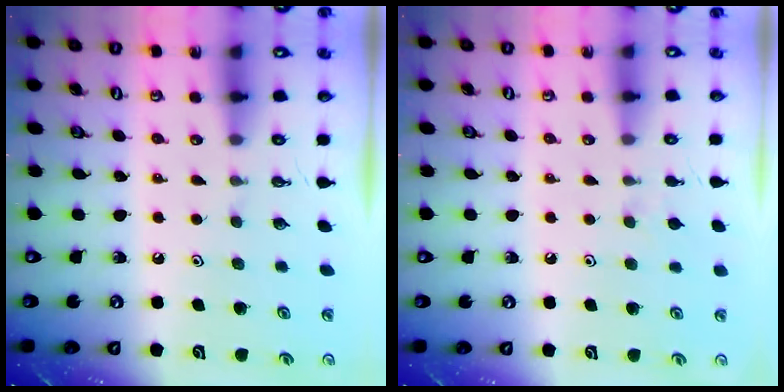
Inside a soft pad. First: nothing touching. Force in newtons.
{"total": 4.1, "press": 4.1, "slide": 0.6}